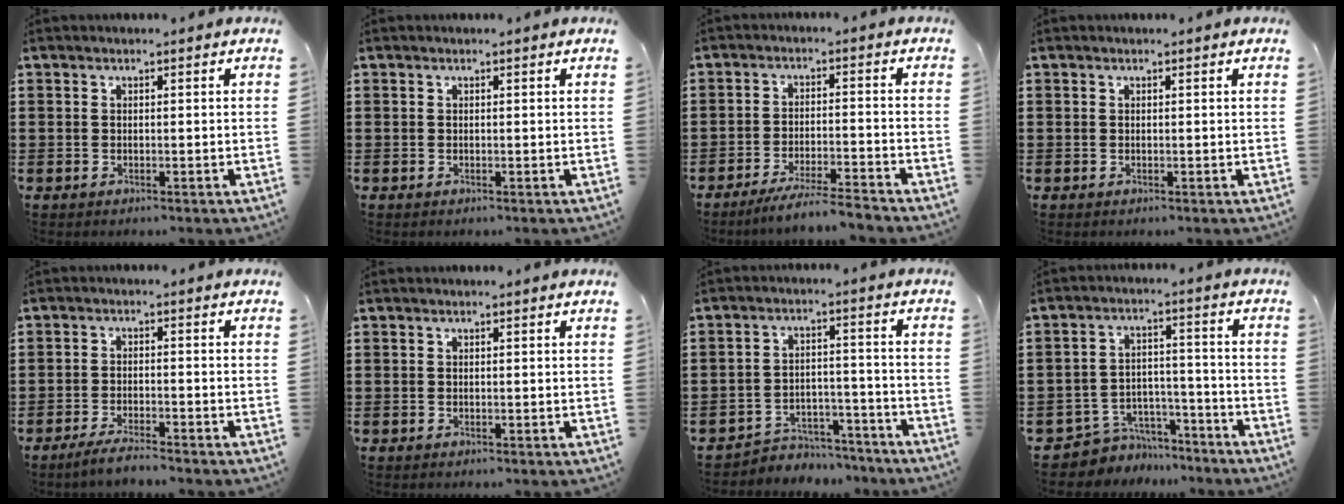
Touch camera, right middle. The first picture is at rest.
{"total": 0.0}
{"total": 4.8, "force": [-4.5, -0.2, 1.6], "torque": [-0.032, -0.007, -0.089]}
{"total": 0.0}
{"total": 3.1, "force": [-2.8, 0.1, 1.3], "torque": [-0.023, 0.002, -0.054]}
{"total": 0.0}
{"total": 4.6, "force": [-4.5, 1.1, 0.1], "torque": [-0.006, 0.010, -0.095]}
{"total": 5.6, "force": [-5.3, 1.7, 0.1], "torque": [-0.014, 0.011, -0.112]}